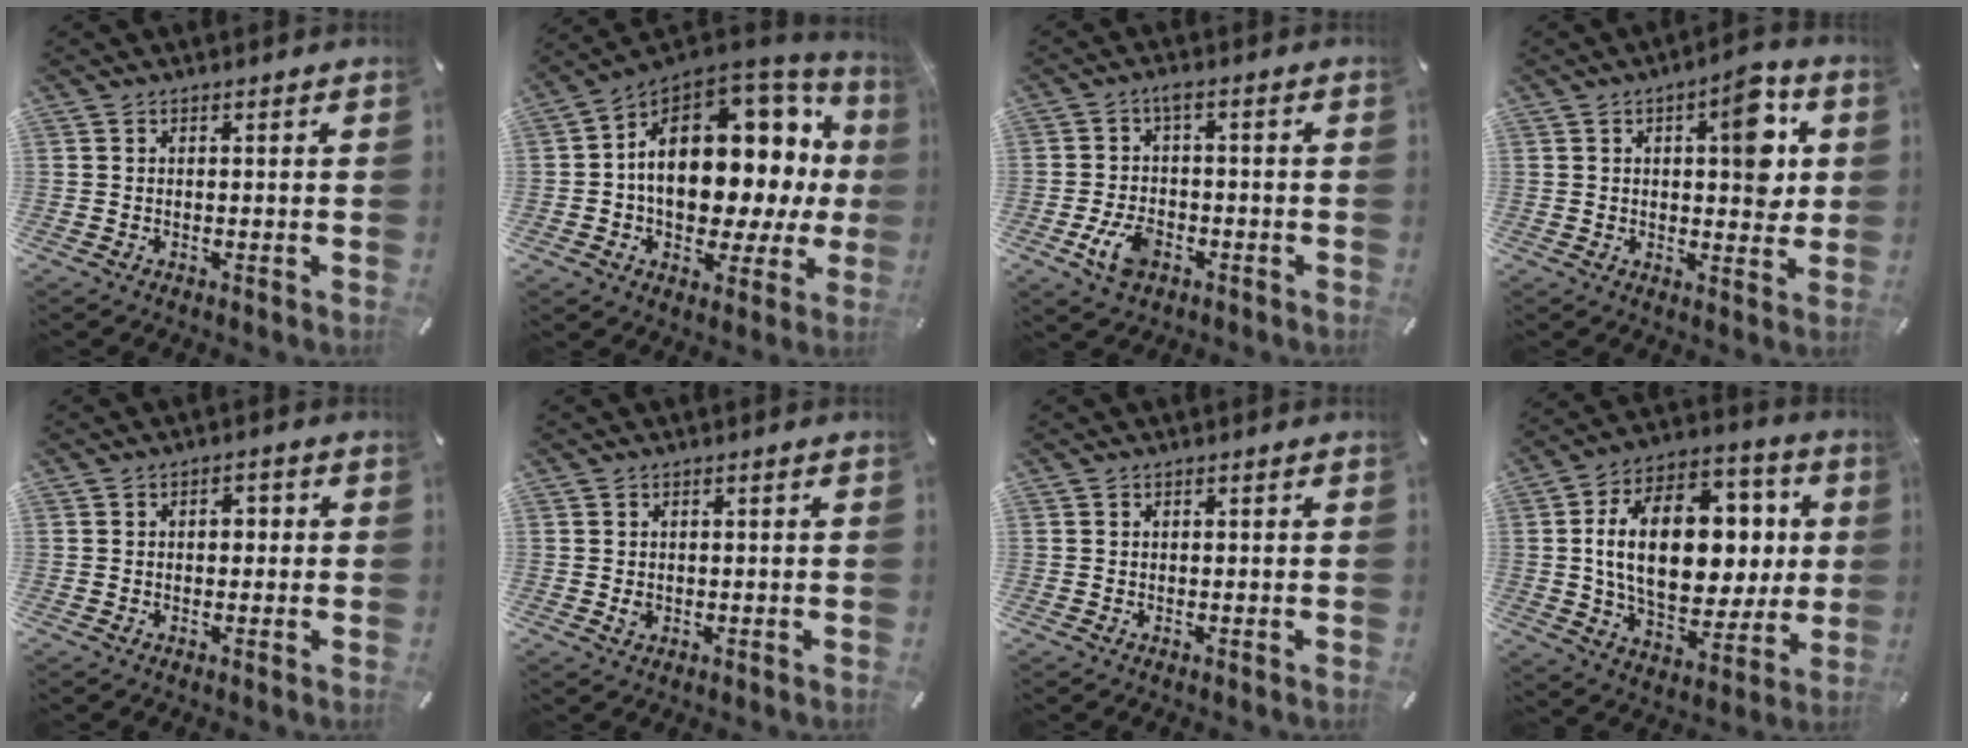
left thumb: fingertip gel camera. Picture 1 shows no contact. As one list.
[{"total": 18.1, "force": [2.5, 11.7, 13.6], "torque": [-0.185, -0.044, 0.043]}, {"total": 7.1, "force": [-2.3, 4.1, 5.3], "torque": [-0.120, 0.010, -0.046]}, {"total": 11.1, "force": [3.1, 5.2, 9.3], "torque": [-0.100, -0.015, 0.043]}, {"total": 2.4, "force": [-0.4, 1.7, 1.6], "torque": [-0.016, 0.005, -0.015]}, {"total": 1.1, "force": [0.0, 1.0, 0.5], "torque": [-0.009, 0.005, -0.001]}, {"total": 0.0}, {"total": 22.9, "force": [2.5, 14.7, 17.4], "torque": [-0.313, -0.005, 0.042]}]